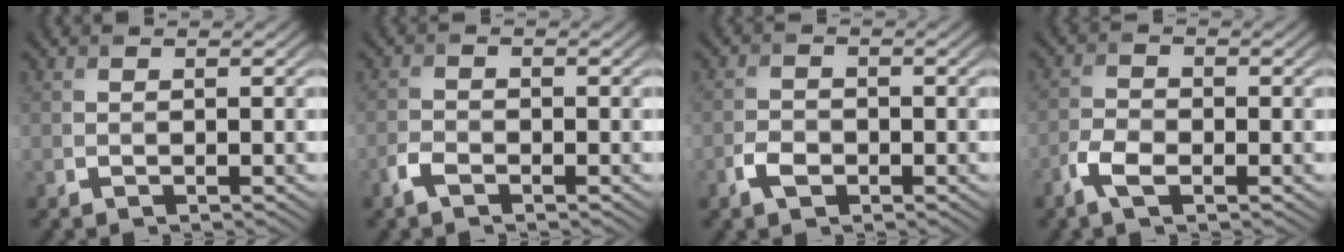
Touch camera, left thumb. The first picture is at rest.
{"total": 2.1, "force": [-1.5, 0.9, 1.1], "torque": [-0.028, 0.000, -0.037]}
{"total": 2.6, "force": [-1.4, 1.7, 1.5], "torque": [-0.032, 0.000, -0.031]}
{"total": 3.6, "force": [-2.0, 1.6, 2.5], "torque": [-0.056, 0.000, -0.049]}